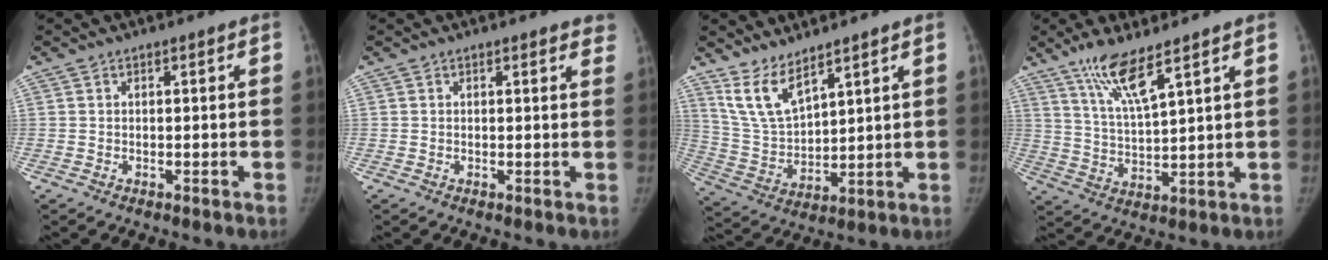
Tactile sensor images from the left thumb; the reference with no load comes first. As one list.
[{"total": 2.8, "force": [2.4, 0.9, 0.9], "torque": [0.010, -0.007, 0.012]}, {"total": 8.8, "force": [6.7, 2.6, 5.0], "torque": [-0.095, -0.046, 0.155]}, {"total": 8.7, "force": [6.0, 1.0, 6.3], "torque": [-0.124, -0.035, 0.124]}]